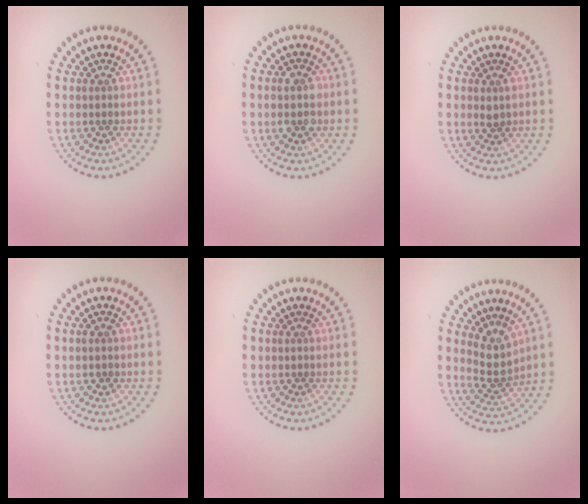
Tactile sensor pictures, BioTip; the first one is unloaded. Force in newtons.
{"total": 2.9, "press": 2.9, "slide": 0.3}
{"total": 0.9, "press": 0.9, "slide": 0.2}
{"total": 0.8, "press": 0.8, "slide": 0.1}
{"total": 0.0}
{"total": 2.6, "press": 2.0, "slide": 1.6}